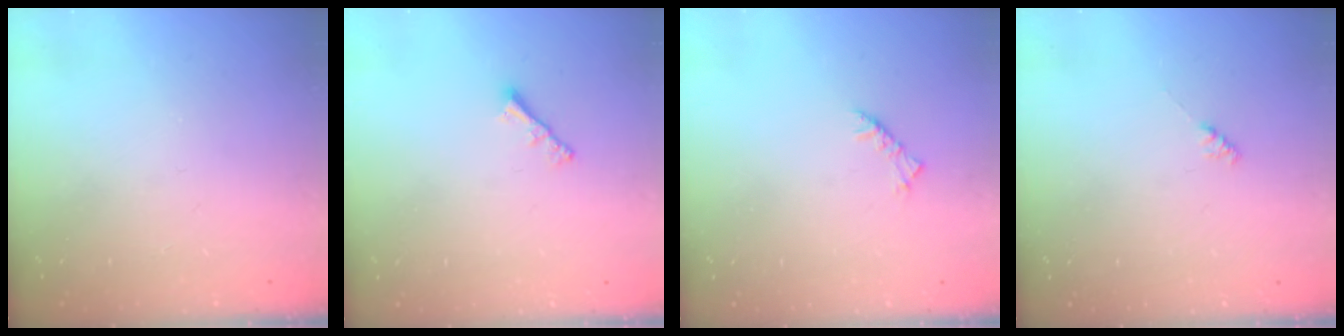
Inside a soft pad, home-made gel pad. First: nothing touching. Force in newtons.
{"total": 2.0, "press": 2.0, "slide": 0.5}
{"total": 2.5, "press": 2.4, "slide": 0.7}
{"total": 2.1, "press": 2.0, "slide": 0.5}